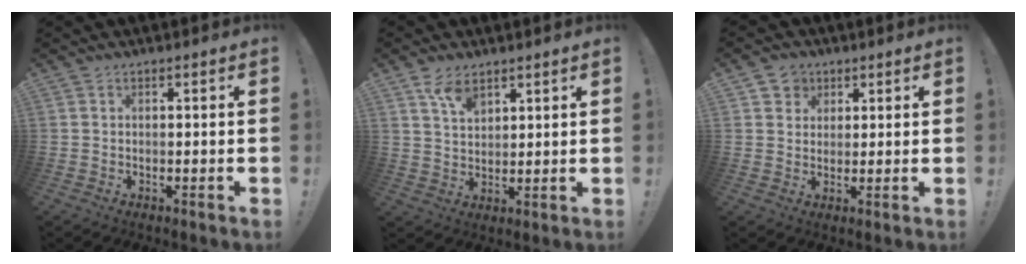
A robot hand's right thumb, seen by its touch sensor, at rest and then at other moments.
{"total": 6.7, "force": [4.6, 3.4, 3.6], "torque": [-0.057, -0.021, 0.083]}
{"total": 4.4, "force": [2.0, 3.9, 0.7], "torque": [-0.009, -0.010, 0.036]}